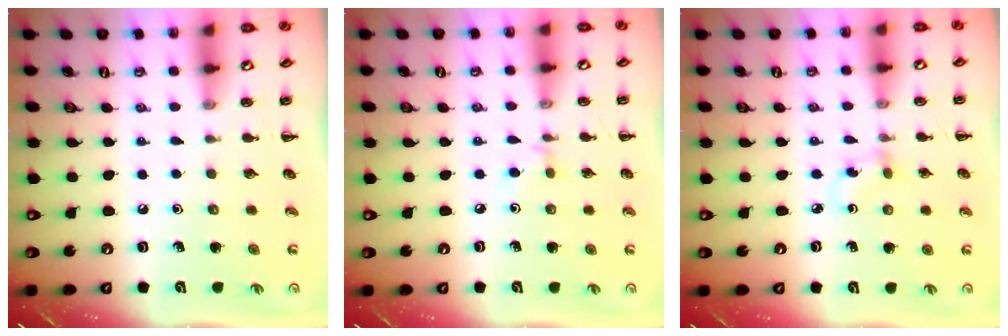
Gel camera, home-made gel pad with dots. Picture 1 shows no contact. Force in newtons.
{"total": 2.9, "press": 2.8, "slide": 0.9}
{"total": 2.8, "press": 2.5, "slide": 1.2}